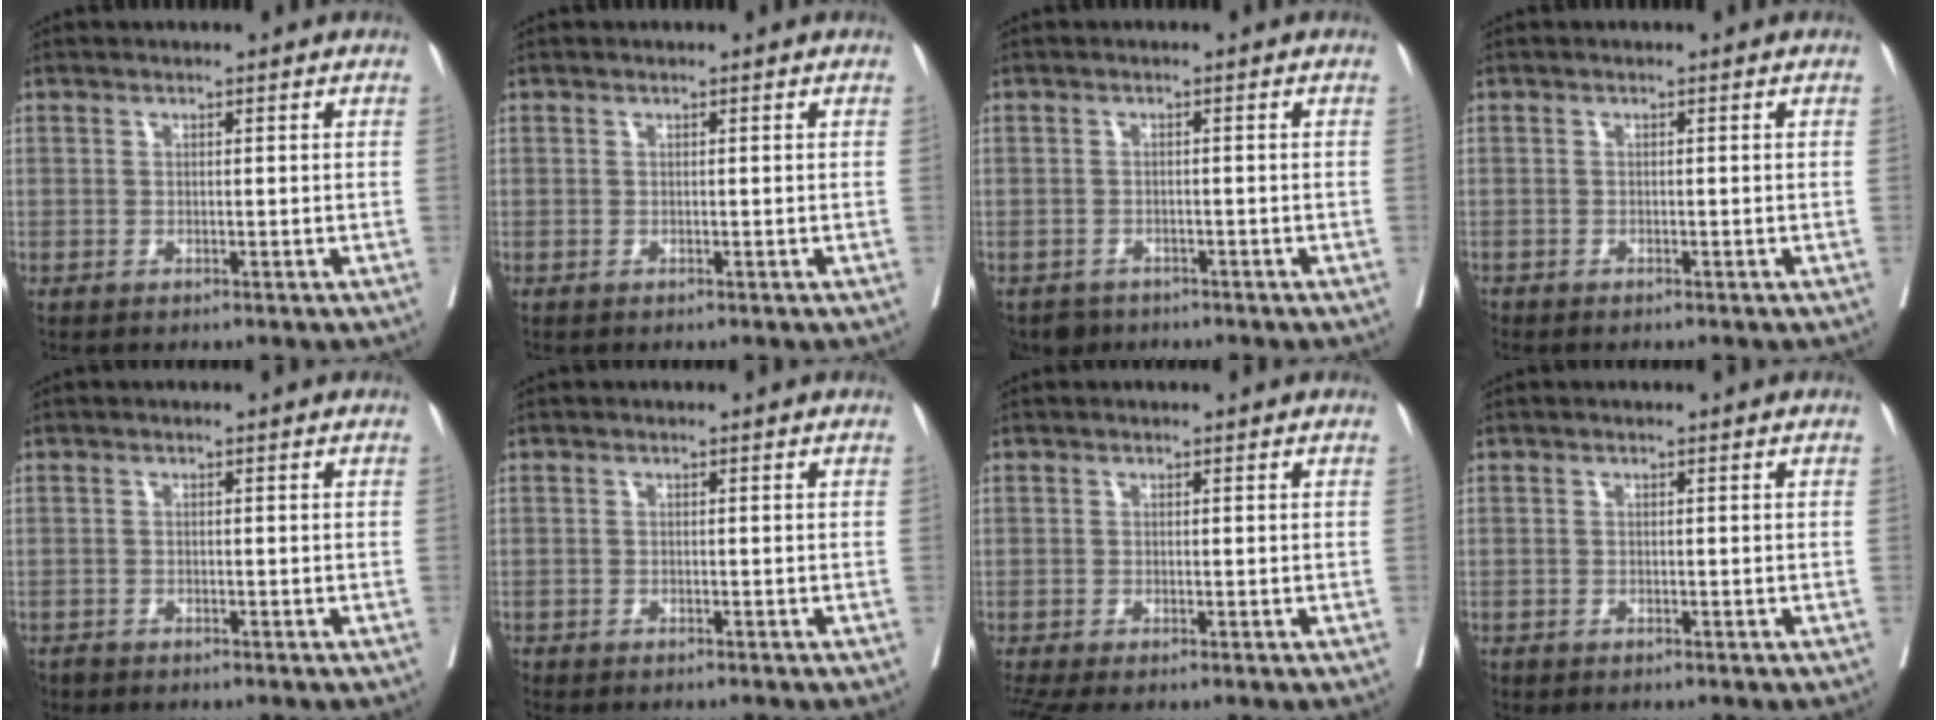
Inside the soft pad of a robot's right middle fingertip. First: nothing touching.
{"total": 0.0}
{"total": 3.6, "force": [-2.9, 2.1, 0.1], "torque": [0.004, 0.001, -0.047]}
{"total": 0.9, "force": [-0.9, 0.3, 0.1], "torque": [-0.007, -0.002, -0.019]}
{"total": 1.6, "force": [-1.5, 0.6, 0.0], "torque": [-0.004, -0.003, -0.027]}
{"total": 3.2, "force": [-3.0, 0.5, 1.0], "torque": [-0.009, -0.006, -0.045]}
{"total": 2.8, "force": [-2.3, 0.3, 1.6], "torque": [-0.033, -0.011, -0.044]}
{"total": 0.8, "force": [-0.7, 0.3, 0.0], "torque": [-0.008, -0.001, -0.016]}